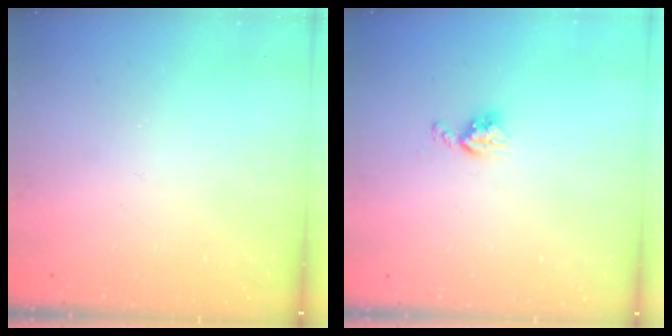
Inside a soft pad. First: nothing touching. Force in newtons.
{"total": 5.1, "press": 5.1, "slide": 0.7}